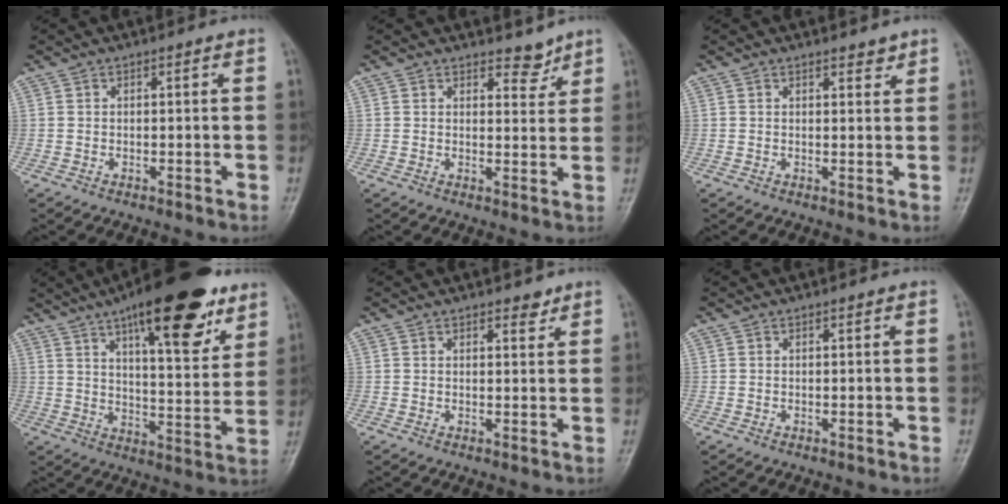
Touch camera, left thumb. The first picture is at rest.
{"total": 3.5, "force": [2.9, 1.8, 0.9], "torque": [0.009, -0.022, 0.041]}
{"total": 1.8, "force": [1.4, 0.8, 0.7], "torque": [0.003, -0.009, 0.018]}
{"total": 22.6, "force": [13.4, 7.5, 16.5], "torque": [-0.214, -0.043, 0.203]}
{"total": 2.3, "force": [1.6, 1.2, 1.1], "torque": [-0.001, -0.009, 0.021]}
{"total": 0.0}